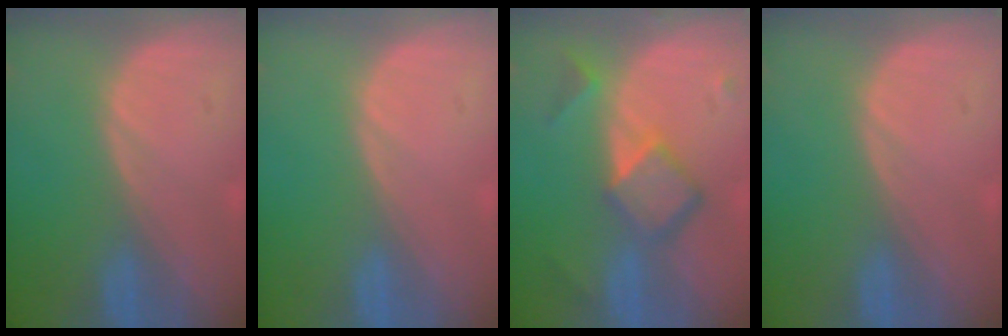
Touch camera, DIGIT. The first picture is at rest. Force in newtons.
{"total": 0.0}
{"total": 6.9, "press": 6.0, "slide": 3.5}
{"total": 0.0}